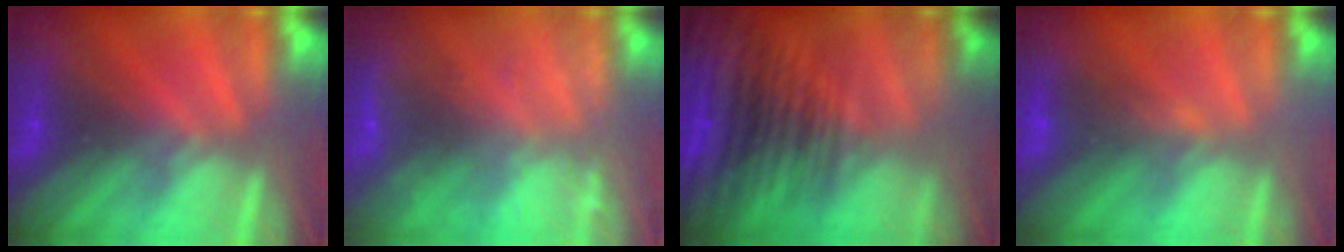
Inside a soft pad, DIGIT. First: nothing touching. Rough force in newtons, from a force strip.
{"total": 6.9}
{"total": 8.4}
{"total": 3.9}